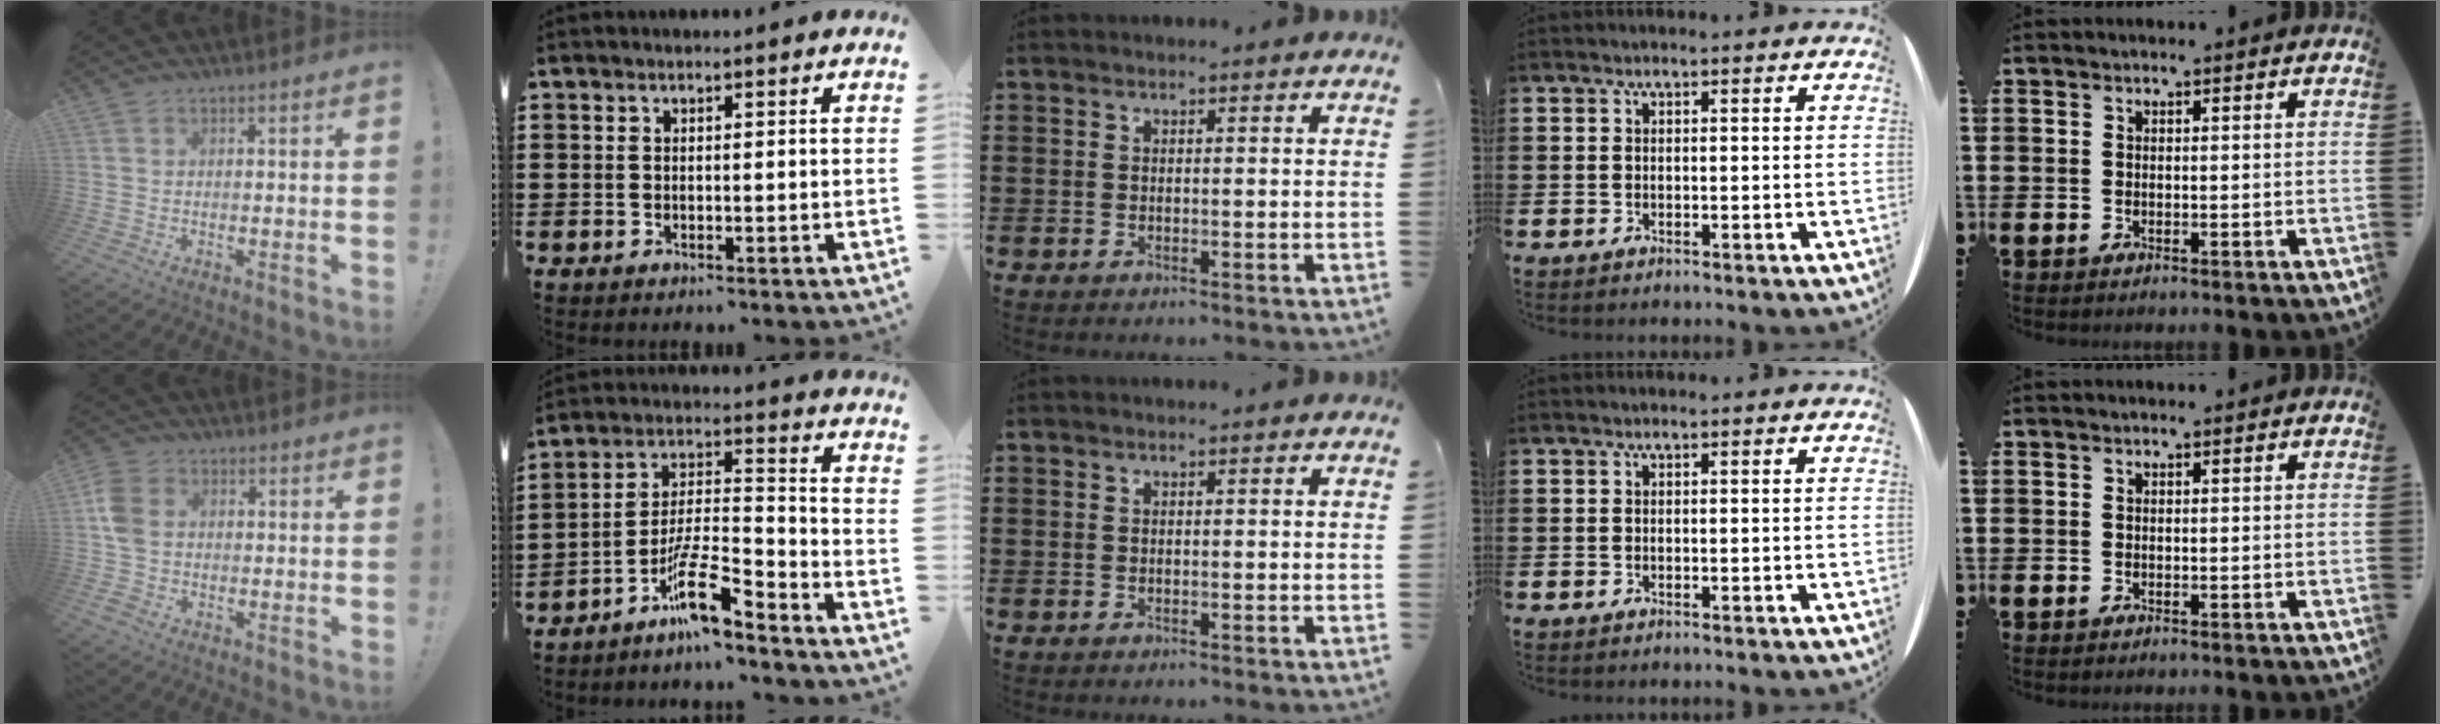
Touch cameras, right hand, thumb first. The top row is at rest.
{"thumb": {"total": 8.8, "force": [0.0, 6.4, 6.0], "torque": [-0.122, 0.010, 0.006]}, "index": {"total": 10.2, "force": [-7.8, 1.7, 6.4], "torque": [-0.122, 0.010, -0.148]}}